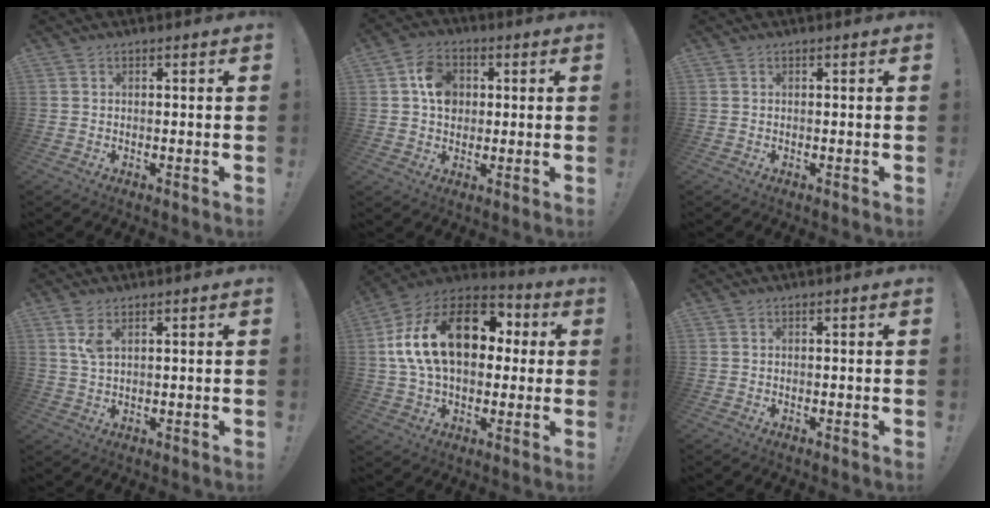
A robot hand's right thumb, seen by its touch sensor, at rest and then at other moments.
{"total": 9.4, "force": [1.6, 7.5, 5.3], "torque": [-0.081, 0.012, 0.036]}
{"total": 0.0}
{"total": 4.3, "force": [2.1, 1.7, 3.4], "torque": [-0.067, -0.003, 0.038]}
{"total": 23.9, "force": [5.1, 15.0, 17.9], "torque": [-0.315, 0.002, 0.092]}
{"total": 0.0}